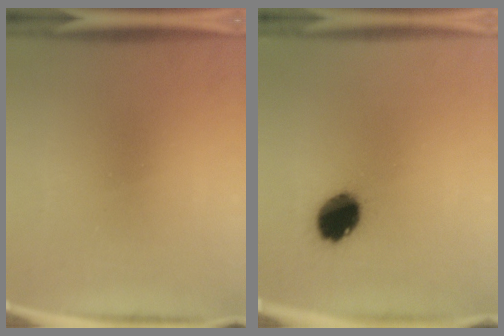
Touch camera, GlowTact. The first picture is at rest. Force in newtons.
{"total": 10.2}